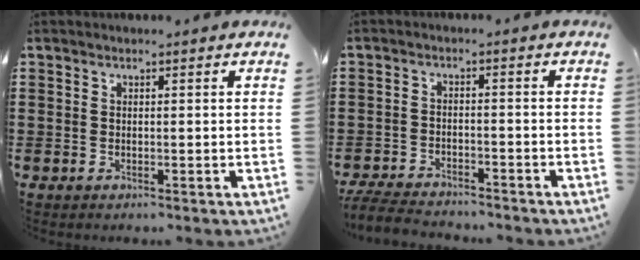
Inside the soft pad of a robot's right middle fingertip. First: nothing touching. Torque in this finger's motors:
{"motor_torque": [0.01, -0.01, 0.12, 0.02]}